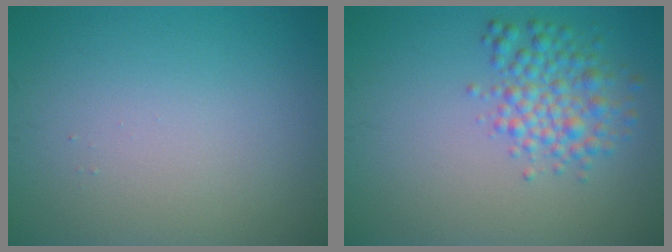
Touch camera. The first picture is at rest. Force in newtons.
{"total": 3.6, "press": 3.6, "slide": 0.0}